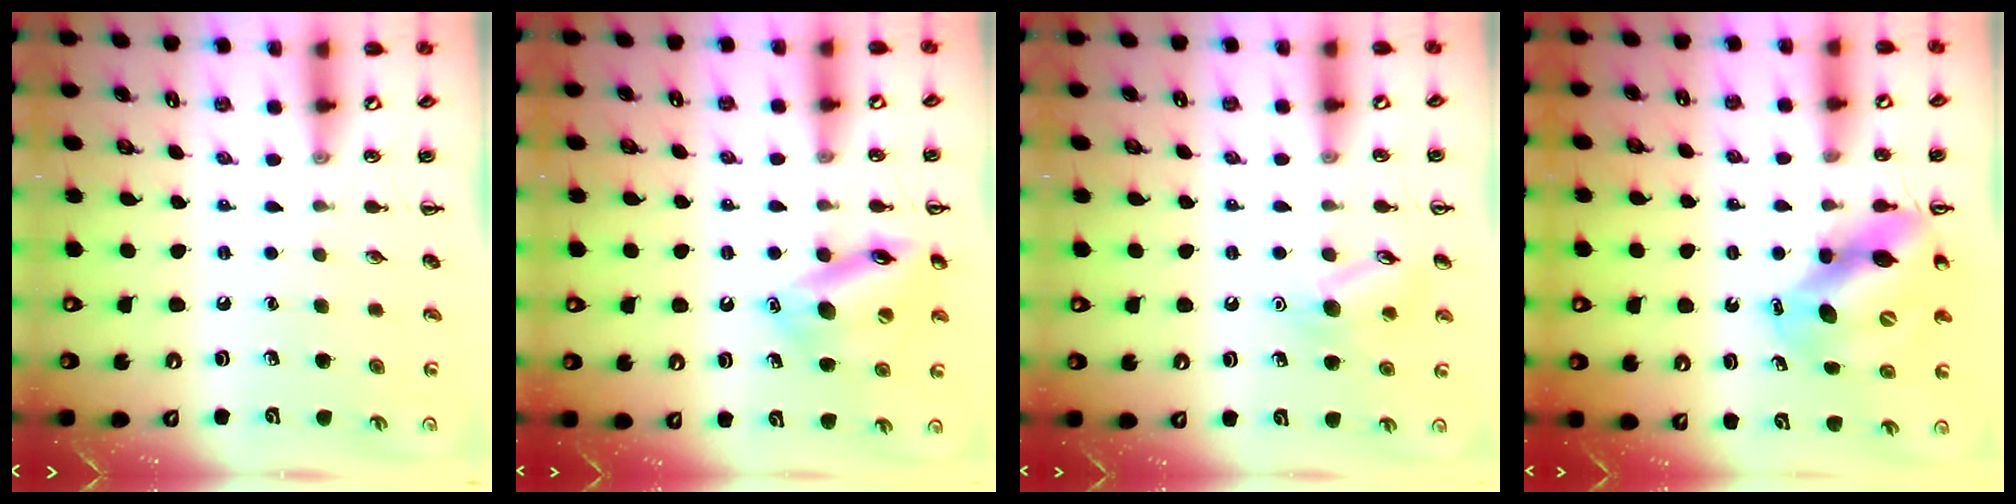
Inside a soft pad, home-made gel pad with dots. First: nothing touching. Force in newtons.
{"total": 15.0, "press": 14.9, "slide": 1.7}
{"total": 9.5, "press": 9.5, "slide": 0.9}
{"total": 9.9, "press": 9.7, "slide": 2.0}